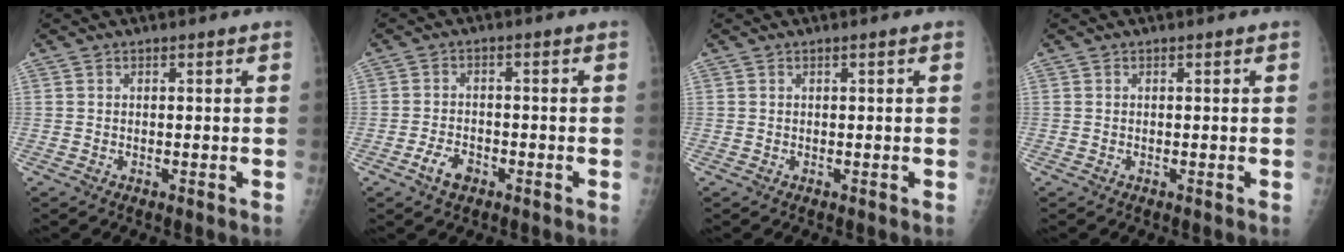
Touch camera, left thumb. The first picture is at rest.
{"total": 4.0, "force": [-2.2, 2.4, 2.3], "torque": [-0.038, 0.013, -0.039]}
{"total": 0.0}
{"total": 0.0}